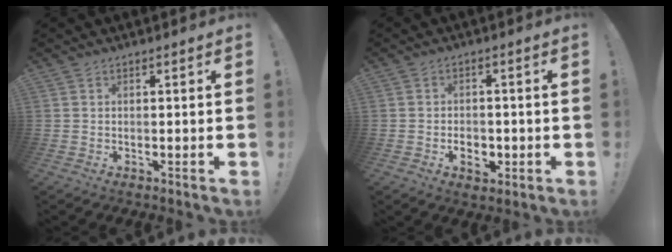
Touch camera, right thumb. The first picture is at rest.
{"total": 4.9, "force": [-1.8, 3.6, 2.9], "torque": [-0.030, 0.008, -0.030]}